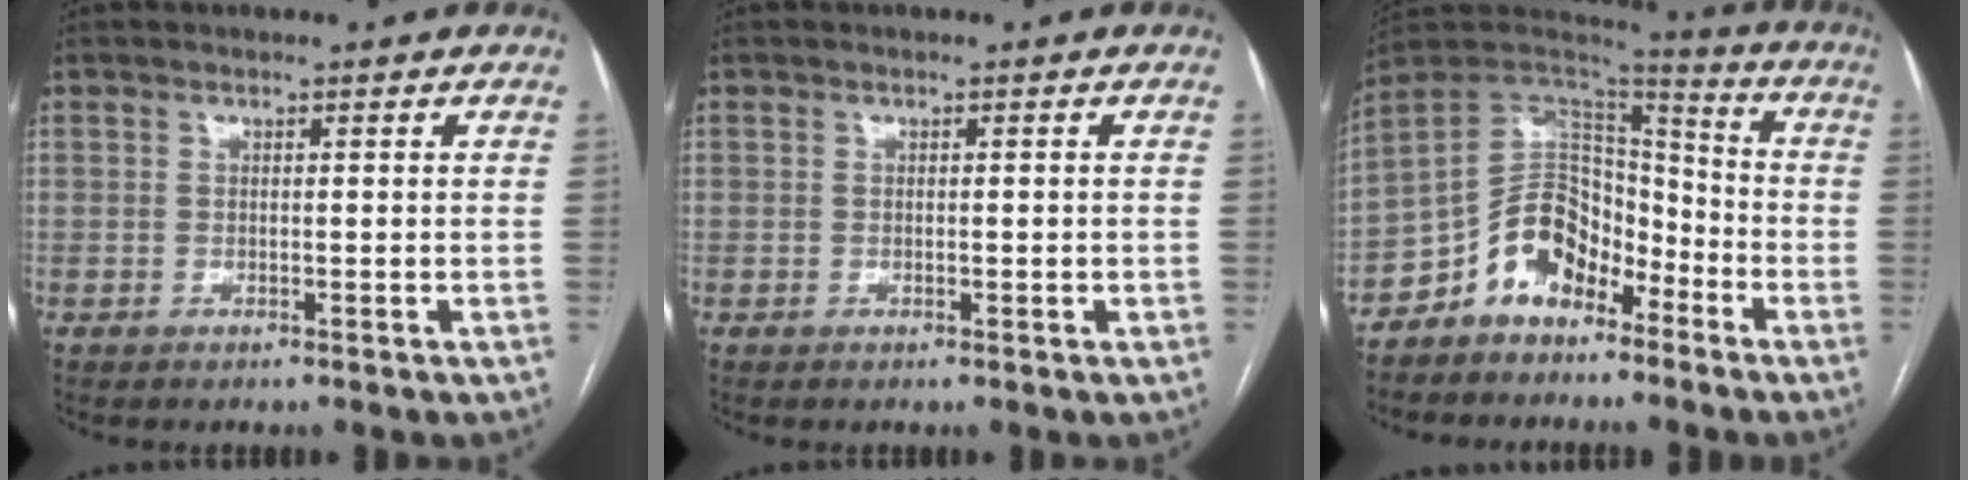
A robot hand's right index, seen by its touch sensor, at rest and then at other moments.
{"total": 0.6, "force": [-0.1, 0.3, 0.5], "torque": [-0.012, 0.007, 0.001]}
{"total": 12.0, "force": [-7.3, 8.0, 5.3], "torque": [-0.100, 0.050, -0.133]}